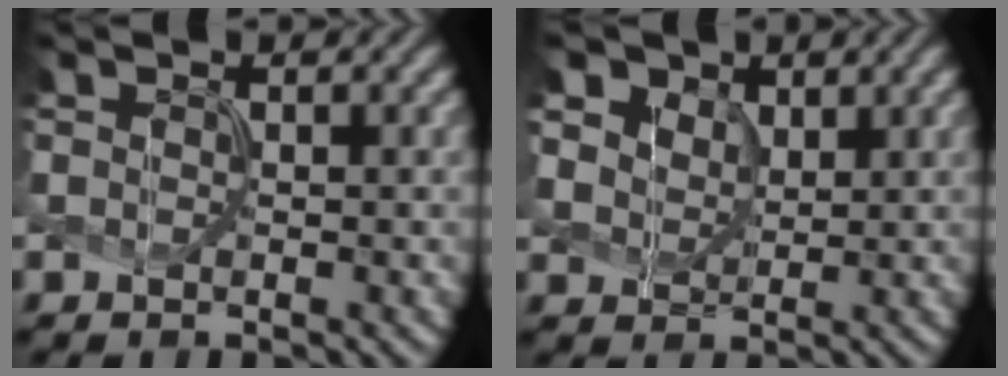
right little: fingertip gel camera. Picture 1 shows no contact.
{"total": 6.0, "force": [4.1, 3.7, 2.4], "torque": [-0.088, 0.001, 0.074]}